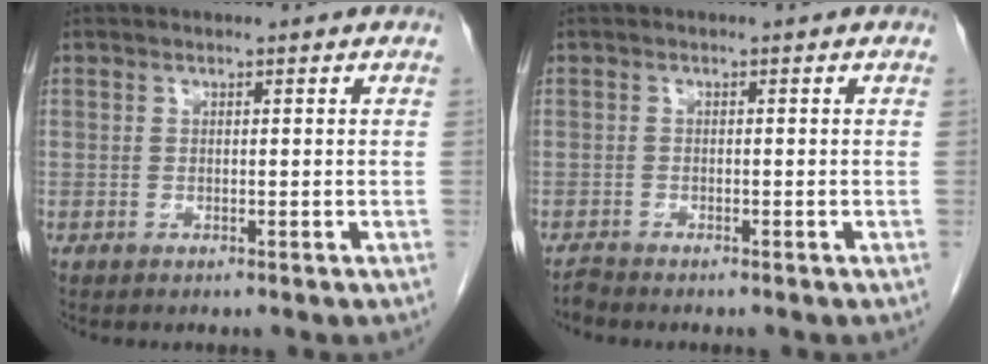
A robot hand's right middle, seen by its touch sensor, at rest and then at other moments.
{"total": 1.0, "force": [-1.0, -0.1, -0.1], "torque": [-0.005, -0.004, -0.017]}